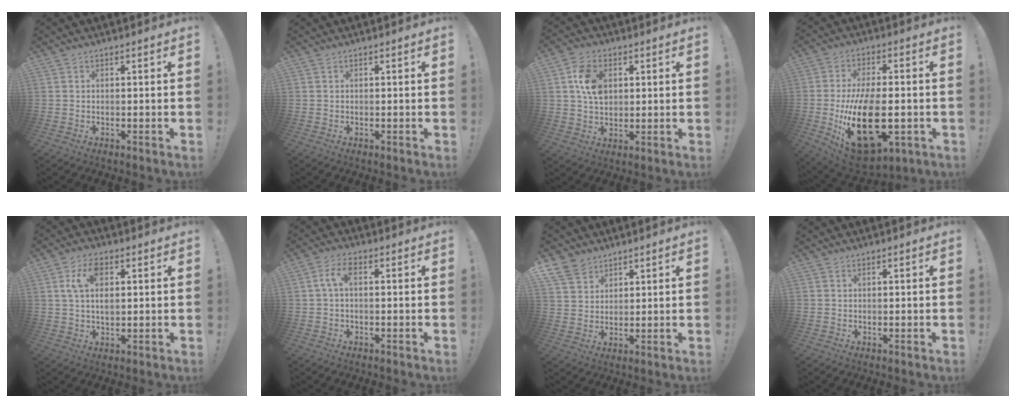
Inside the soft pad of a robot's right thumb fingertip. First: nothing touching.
{"total": 0.0}
{"total": 9.5, "force": [2.2, 6.7, 6.3], "torque": [-0.102, 0.007, 0.044]}
{"total": 23.3, "force": [-4.3, 12.1, 19.5], "torque": [-0.350, -0.005, -0.059]}
{"total": 7.2, "force": [2.2, 3.9, 5.7], "torque": [-0.095, 0.000, 0.035]}
{"total": 5.0, "force": [0.6, 1.9, 4.6], "torque": [-0.100, 0.006, 0.009]}
{"total": 7.1, "force": [5.2, 4.6, 1.6], "torque": [-0.034, -0.030, 0.104]}
{"total": 0.0}